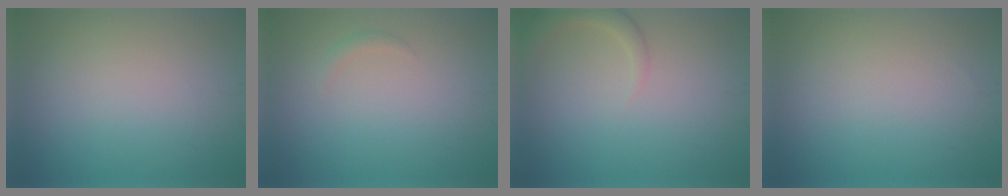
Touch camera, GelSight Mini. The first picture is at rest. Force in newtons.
{"total": 0.7, "press": 0.7, "slide": 0.1}
{"total": 2.3, "press": 2.3, "slide": 0.3}
{"total": 0.0}